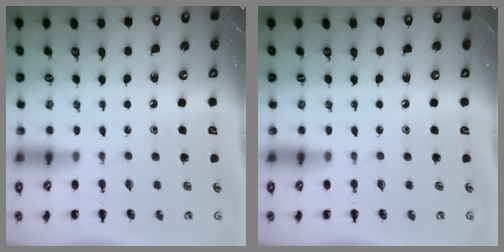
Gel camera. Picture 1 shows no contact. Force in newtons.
{"total": 0.0}